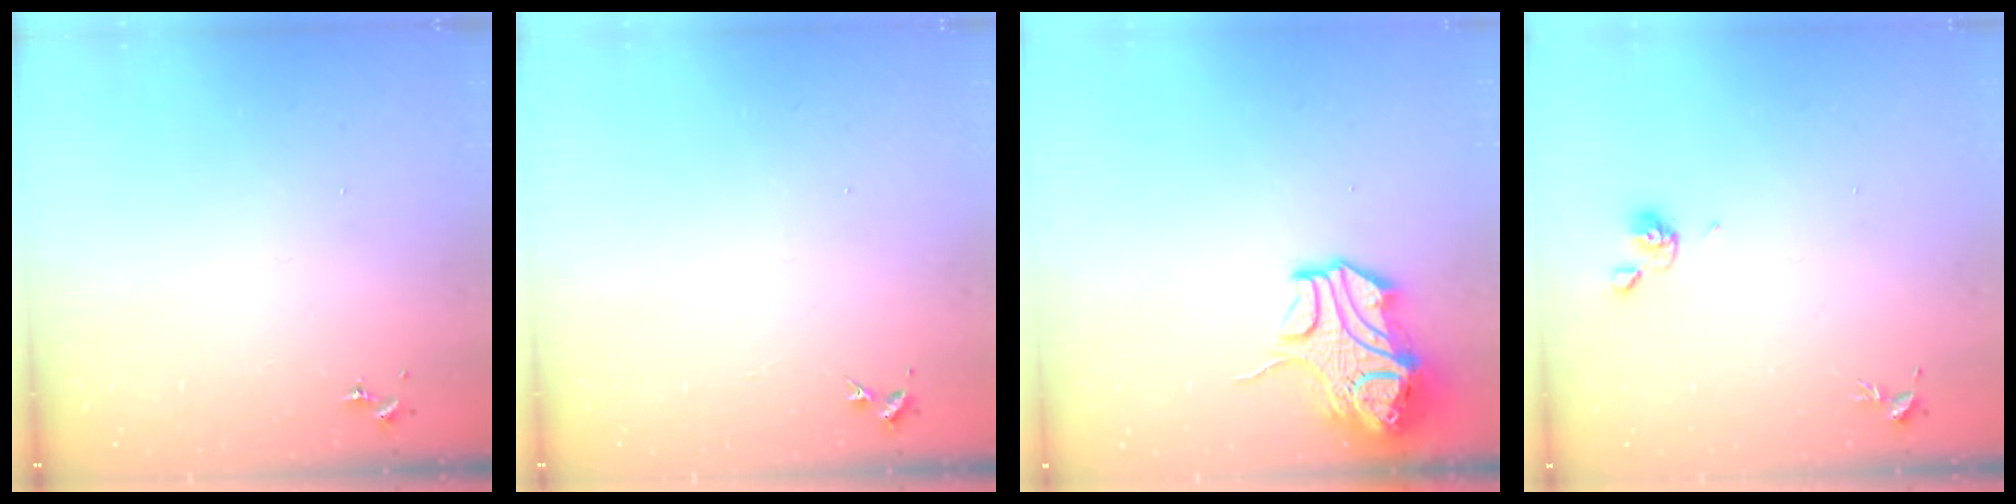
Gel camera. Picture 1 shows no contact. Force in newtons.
{"total": 2.7, "press": 2.7, "slide": 0.3}
{"total": 13.5, "press": 13.4, "slide": 2.1}
{"total": 6.1, "press": 6.0, "slide": 1.2}